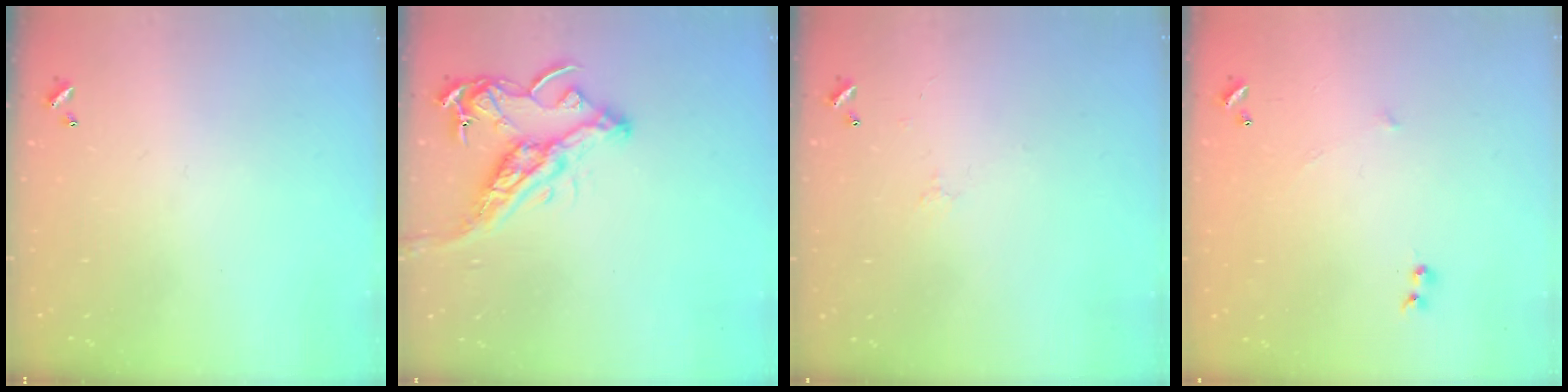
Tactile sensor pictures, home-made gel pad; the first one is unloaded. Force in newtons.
{"total": 15.3, "press": 15.2, "slide": 1.8}
{"total": 0.7, "press": 0.2, "slide": 0.6}
{"total": 6.1, "press": 6.0, "slide": 0.9}